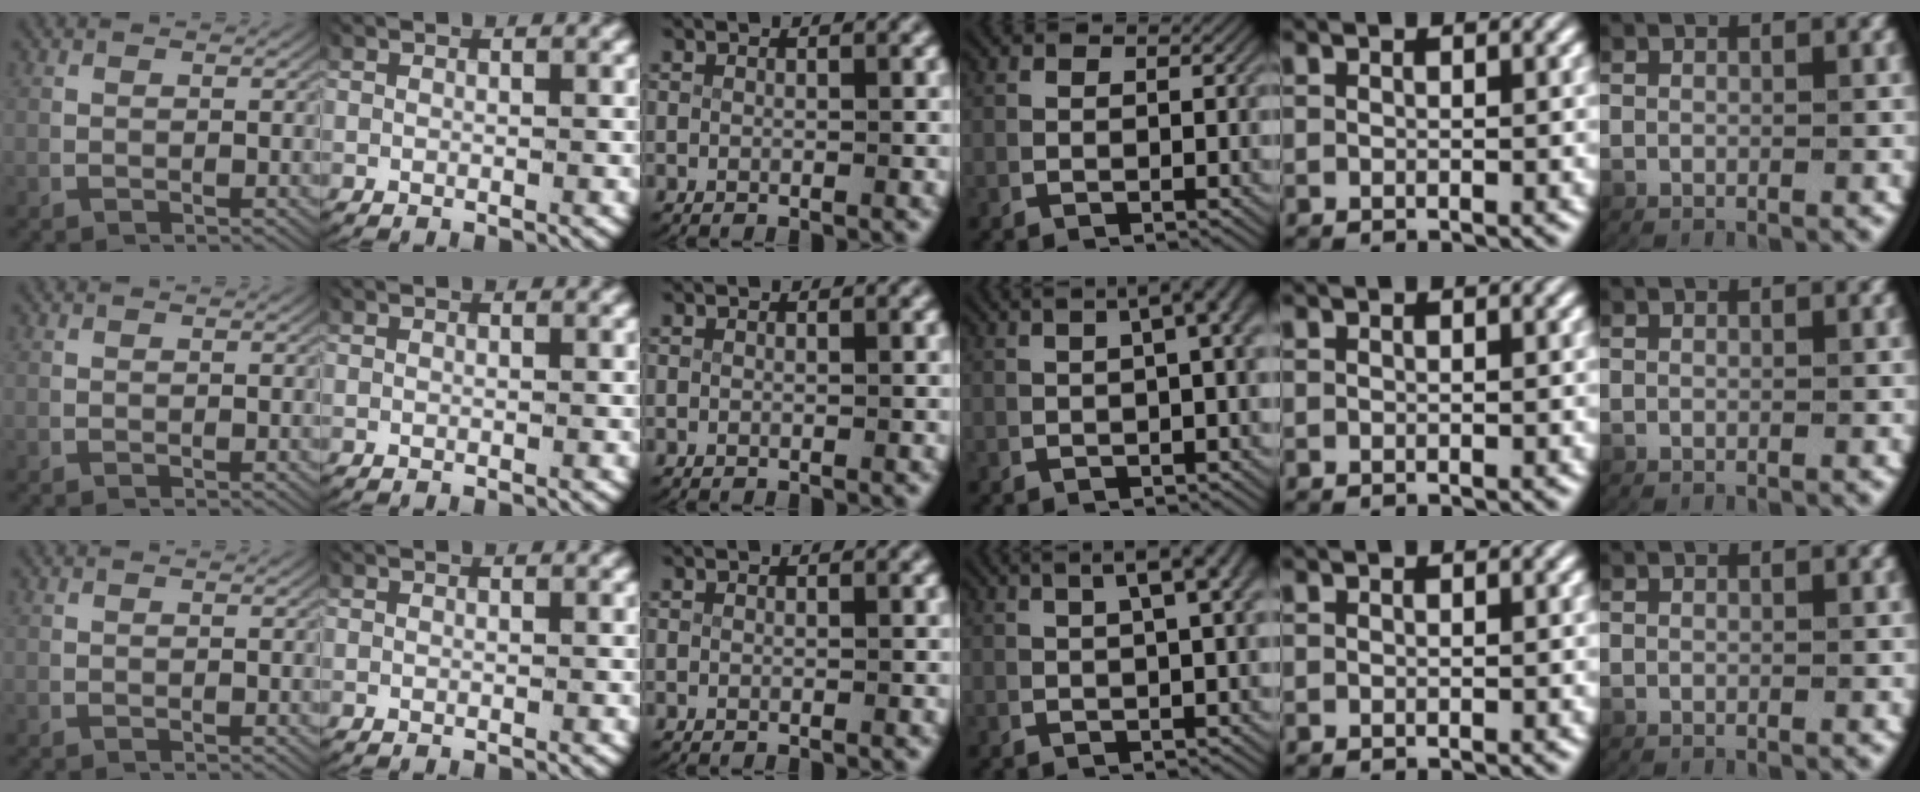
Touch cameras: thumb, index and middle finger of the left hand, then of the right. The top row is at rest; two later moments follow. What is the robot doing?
{"motion": "lift_and_place", "object": "map"}